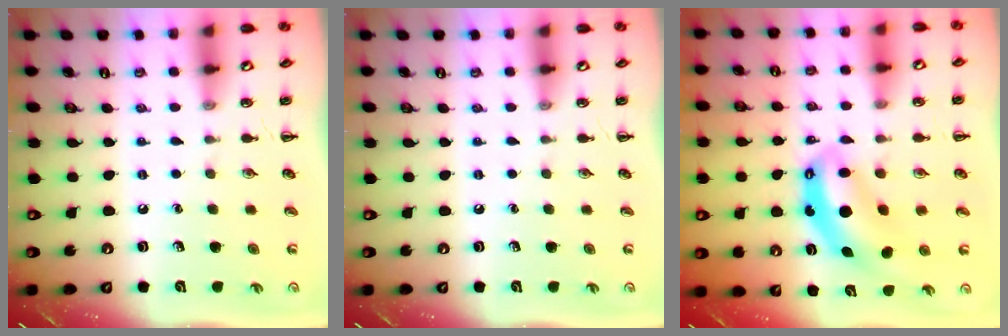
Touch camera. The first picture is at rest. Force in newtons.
{"total": 0.0}
{"total": 8.3, "press": 8.0, "slide": 2.1}